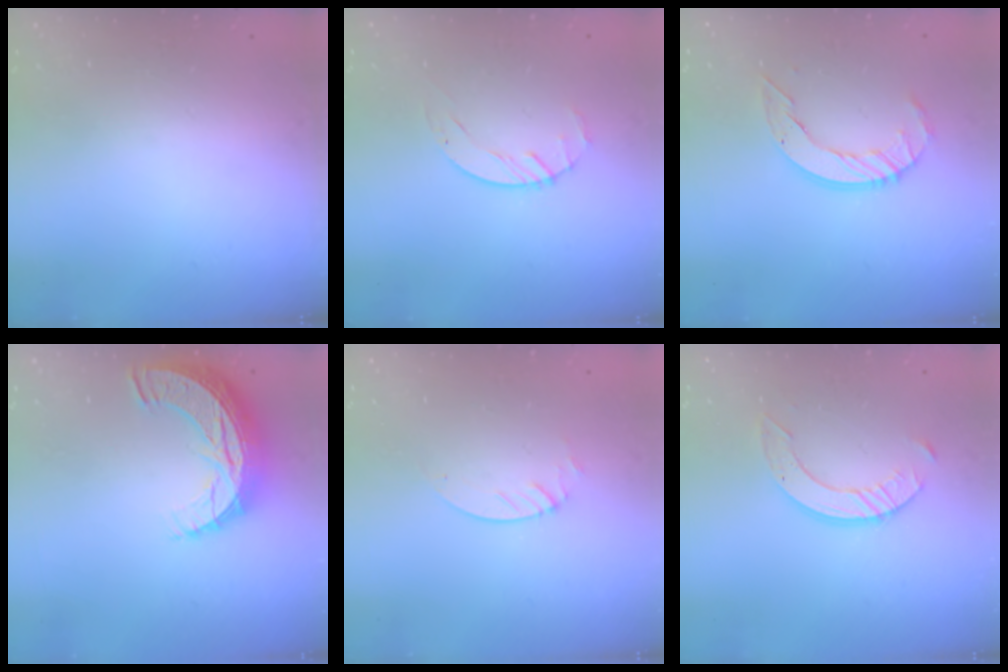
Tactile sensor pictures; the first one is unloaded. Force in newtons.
{"total": 1.6, "press": 1.6, "slide": 0.3}
{"total": 9.3, "press": 9.3, "slide": 0.9}
{"total": 11.6, "press": 11.6, "slide": 0.7}
{"total": 2.1, "press": 2.1, "slide": 0.2}
{"total": 8.0, "press": 7.9, "slide": 0.8}